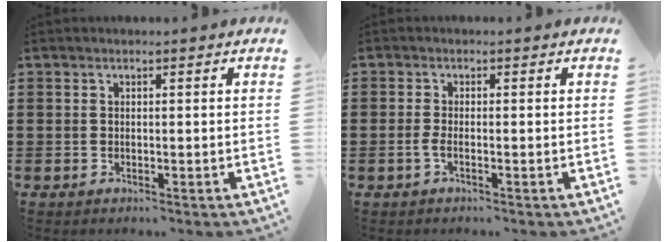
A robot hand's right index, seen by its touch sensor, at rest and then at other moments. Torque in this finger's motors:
{"motor_torque": [0.42, 0.71, 0.06, -0.01]}